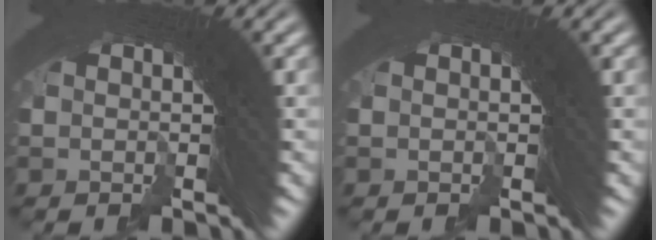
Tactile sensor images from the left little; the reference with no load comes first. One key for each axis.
{"total": 0.0}